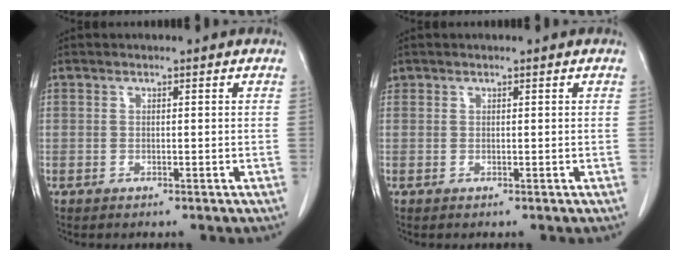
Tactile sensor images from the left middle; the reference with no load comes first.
{"total": 0.6, "force": [0.4, 0.4, 0.0], "torque": [-0.002, 0.013, 0.009]}